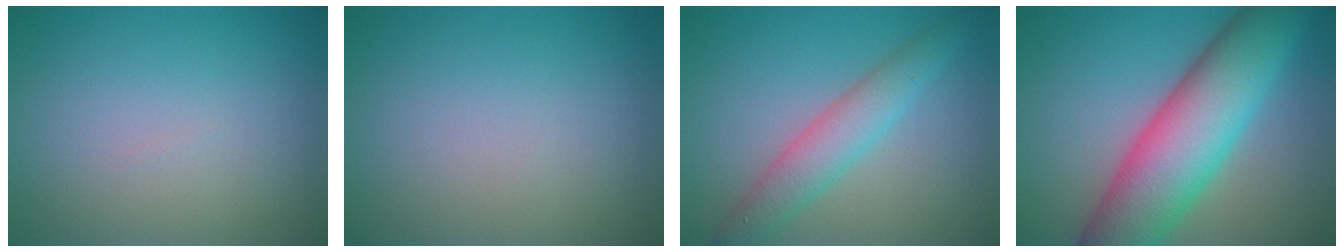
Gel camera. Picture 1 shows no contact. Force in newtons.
{"total": 0.0}
{"total": 3.7, "press": 3.7, "slide": 0.1}
{"total": 11.3, "press": 11.3, "slide": 0.3}